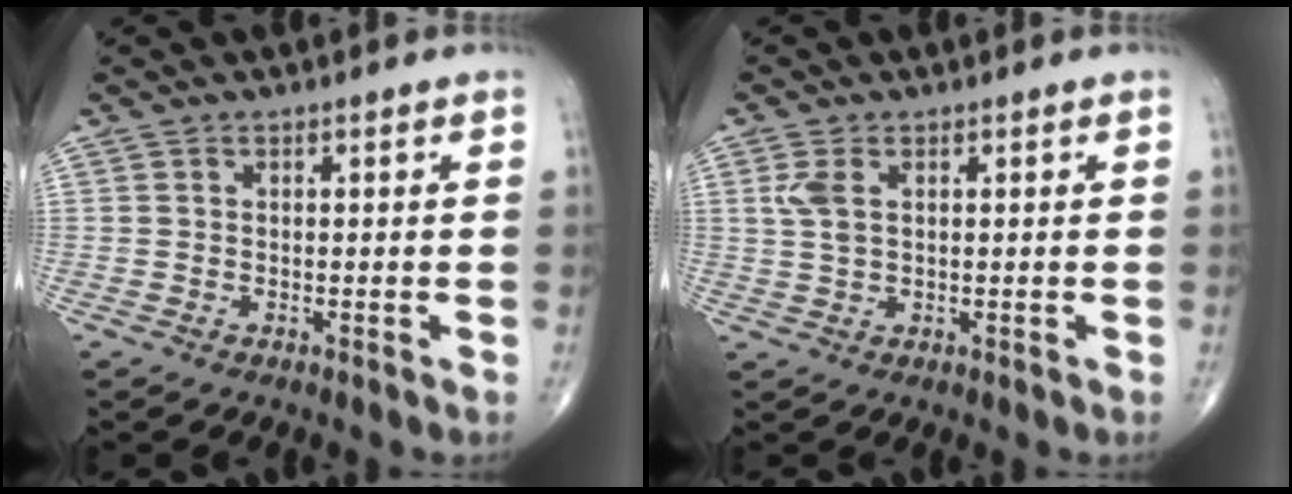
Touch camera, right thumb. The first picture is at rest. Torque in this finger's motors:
{"motor_torque": [0.19, 0.77, 0.47, 0.29, 0.06]}